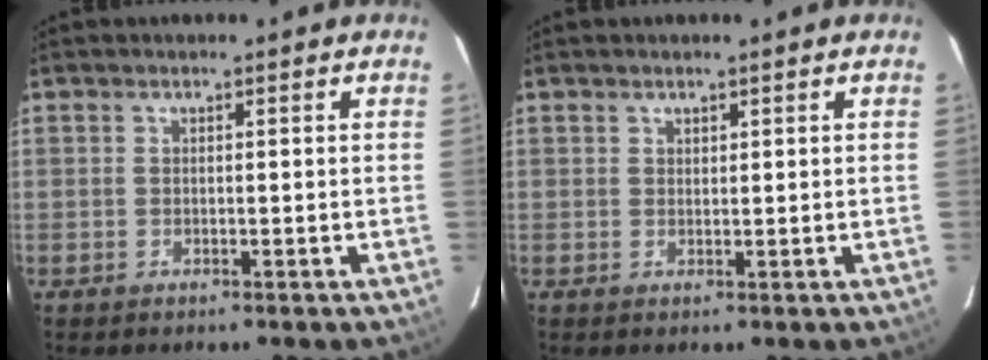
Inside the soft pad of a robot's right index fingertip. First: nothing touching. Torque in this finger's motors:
{"motor_torque": [-0.12, 0.02, -0.03, -0.01]}